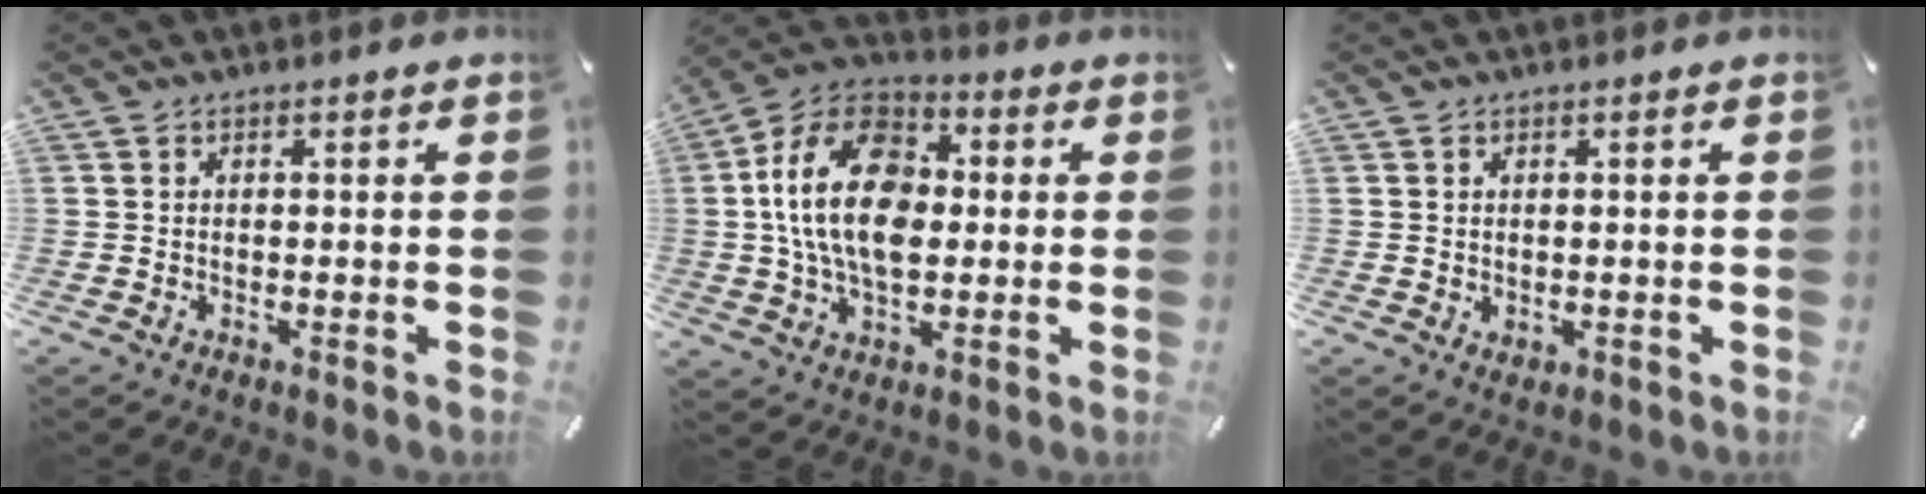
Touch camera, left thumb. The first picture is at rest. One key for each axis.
{"total": 18.0, "fx": 0.7, "fy": 12.4, "fz": 13.1, "tx": -0.265, "ty": 0.008, "tz": 0.006}
{"total": 1.1, "fx": 0.4, "fy": 0.9, "fz": 0.4, "tx": -0.001, "ty": 0.000, "tz": 0.005}